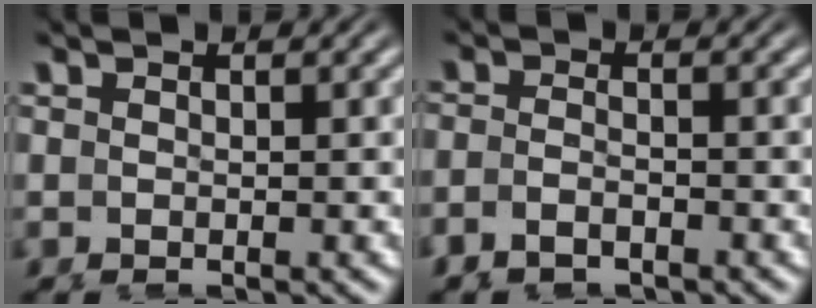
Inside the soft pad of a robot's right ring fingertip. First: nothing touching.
{"total": 3.1, "force": [-2.5, 1.4, 1.1], "torque": [-0.035, -0.012, -0.044]}